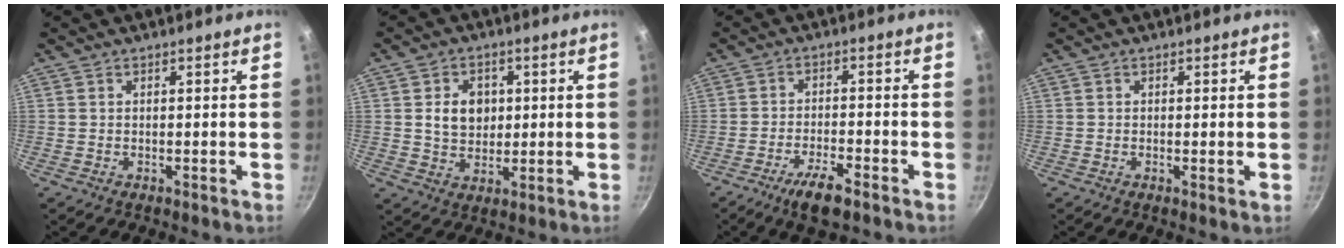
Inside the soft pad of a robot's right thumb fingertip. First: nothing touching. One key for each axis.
{"total": 7.3, "fx": 1.2, "fy": 5.7, "fz": 4.4, "tx": -0.046, "ty": -0.004, "tz": 0.021}
{"total": 6.8, "fx": -4.4, "fy": 1.6, "fz": 4.9, "tx": -0.088, "ty": 0.023, "tz": -0.075}
{"total": 0.9, "fx": 0.0, "fy": 0.1, "fz": 0.9, "tx": -0.015, "ty": -0.002, "tz": -0.002}